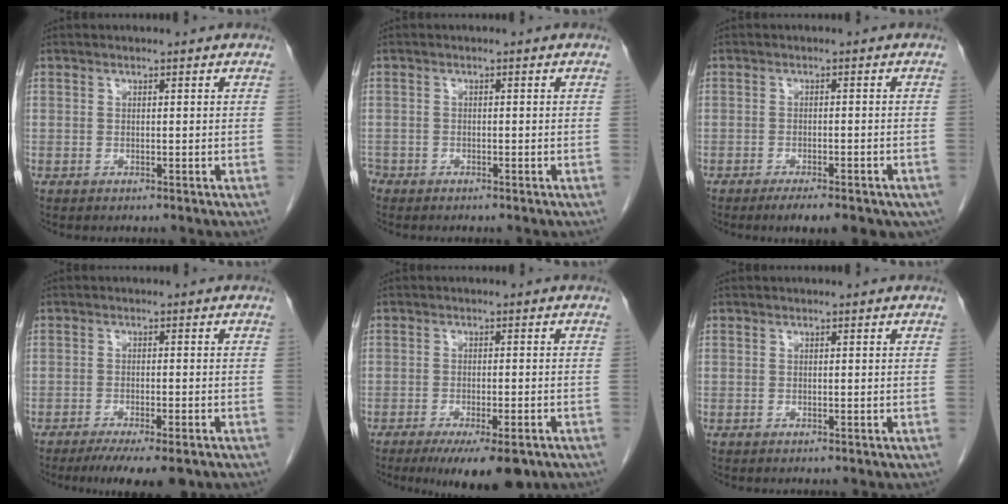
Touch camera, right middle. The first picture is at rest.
{"total": 1.7, "force": [-1.4, 1.0, 0.2], "torque": [-0.009, 0.000, -0.026]}
{"total": 9.7, "force": [-6.9, 2.9, 6.1], "torque": [-0.063, -0.003, -0.090]}
{"total": 8.2, "force": [-6.1, 1.2, 5.3], "torque": [-0.068, -0.015, -0.090]}
{"total": 9.1, "force": [-6.2, 2.3, 6.2], "torque": [-0.081, -0.014, -0.091]}
{"total": 0.0}